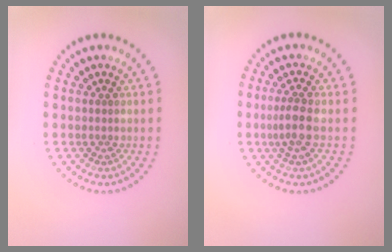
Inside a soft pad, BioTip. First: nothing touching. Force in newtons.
{"total": 2.4, "press": 2.0, "slide": 1.2}